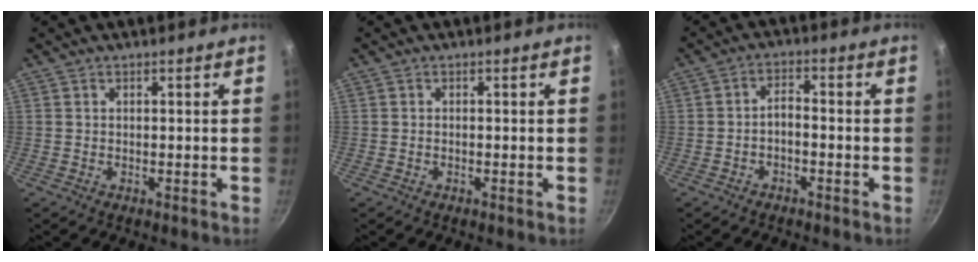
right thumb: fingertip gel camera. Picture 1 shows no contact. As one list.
[{"total": 0.0}, {"total": 3.2, "force": [-1.6, 1.5, 2.2], "torque": [-0.037, 0.026, -0.030]}]